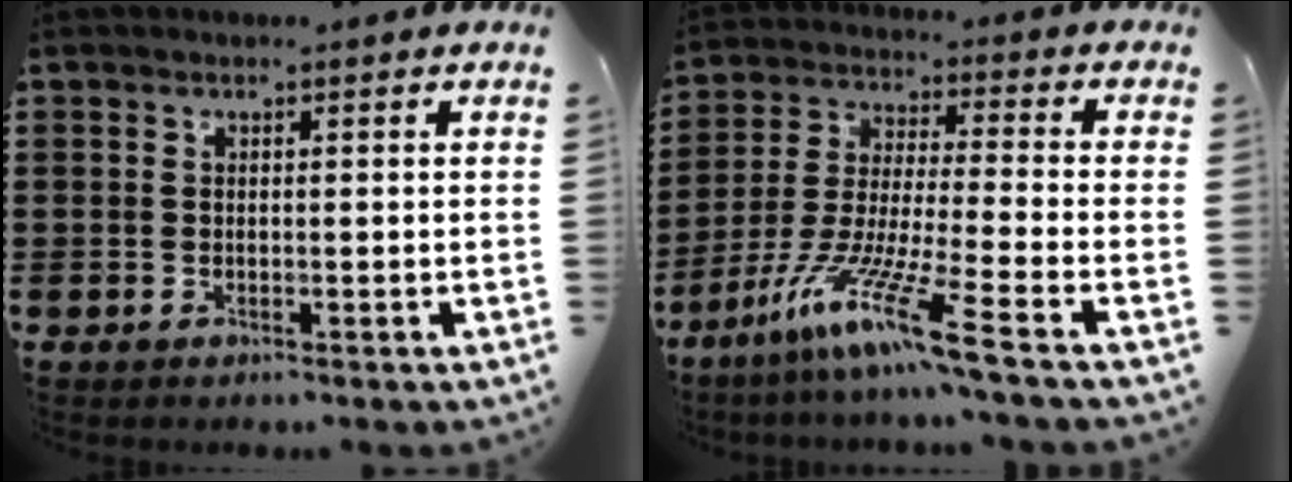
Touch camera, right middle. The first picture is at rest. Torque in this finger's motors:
{"motor_torque": [2.14, 0.00, 0.65, 0.21]}